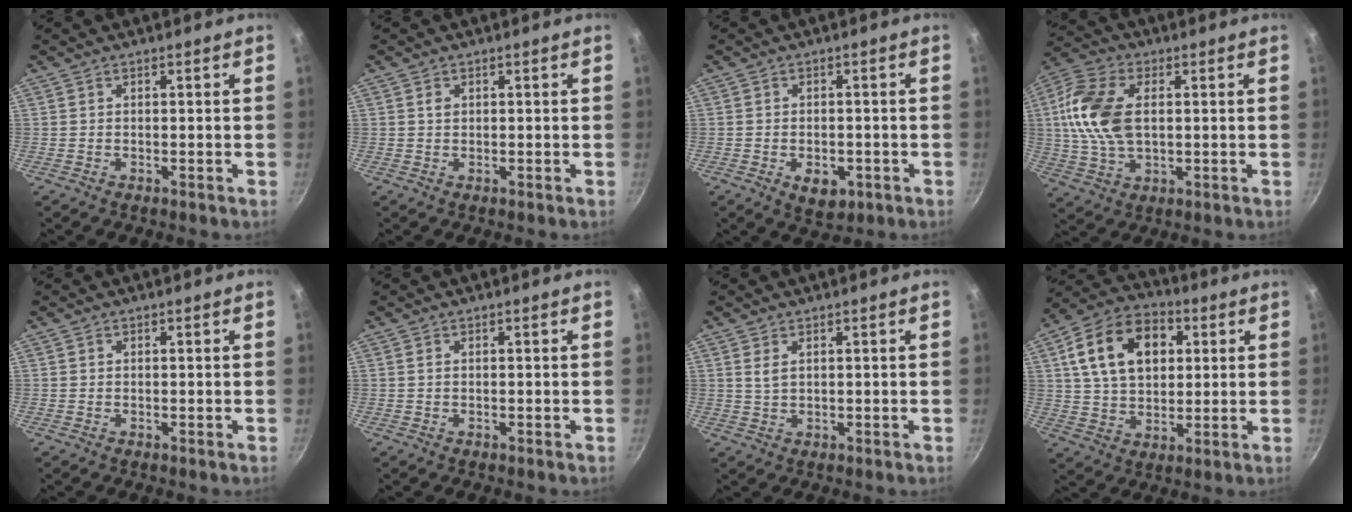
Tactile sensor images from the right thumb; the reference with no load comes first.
{"total": 1.1, "force": [0.3, 0.8, 0.6], "torque": [-0.008, 0.000, 0.004]}
{"total": 5.6, "force": [-2.1, 3.5, 3.9], "torque": [-0.044, 0.005, -0.021]}
{"total": 14.0, "force": [1.7, 8.4, 11.0], "torque": [-0.209, 0.008, 0.025]}
{"total": 0.0}
{"total": 0.0}
{"total": 2.1, "force": [0.9, 1.1, 1.6], "torque": [-0.030, -0.006, 0.019]}
{"total": 17.3, "force": [4.8, 11.8, 11.7], "torque": [-0.177, 0.009, 0.072]}